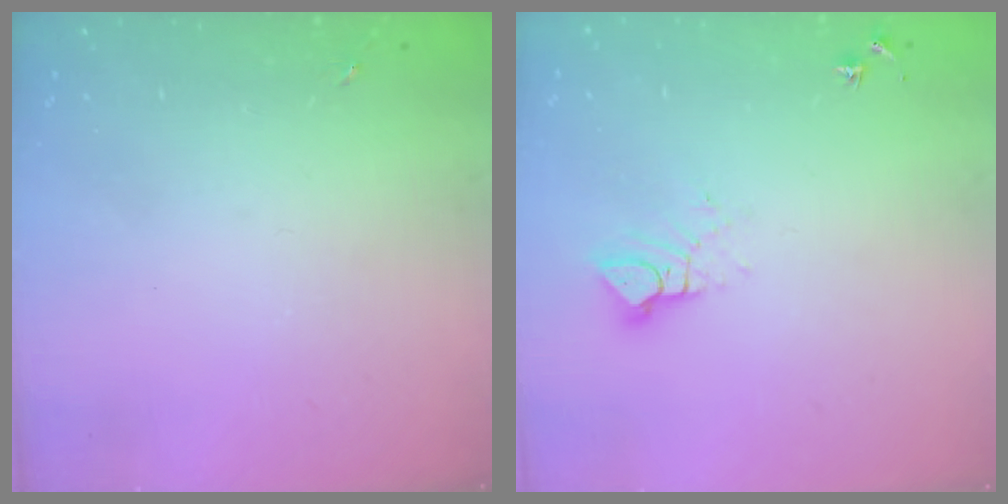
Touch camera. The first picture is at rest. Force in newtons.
{"total": 6.3, "press": 6.3, "slide": 0.1}